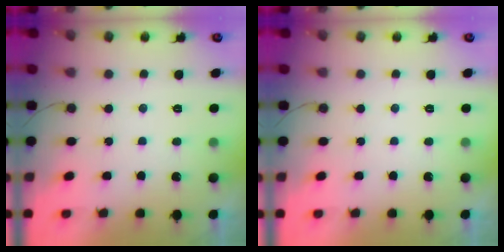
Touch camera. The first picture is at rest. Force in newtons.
{"total": 0.0}